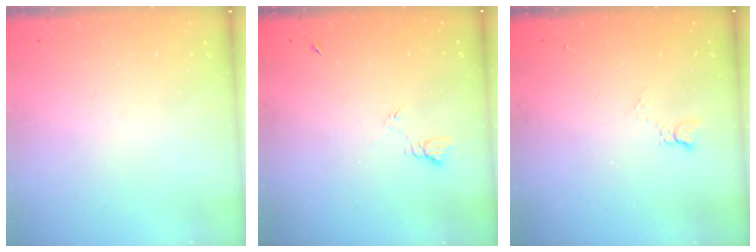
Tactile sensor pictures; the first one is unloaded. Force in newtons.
{"total": 4.3, "press": 4.2, "slide": 0.6}
{"total": 2.5, "press": 2.5, "slide": 0.4}